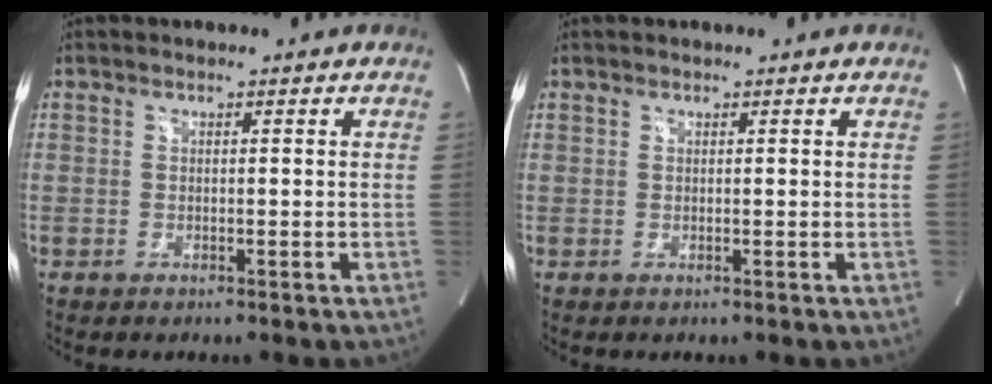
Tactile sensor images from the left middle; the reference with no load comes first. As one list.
[{"total": 0.0}]